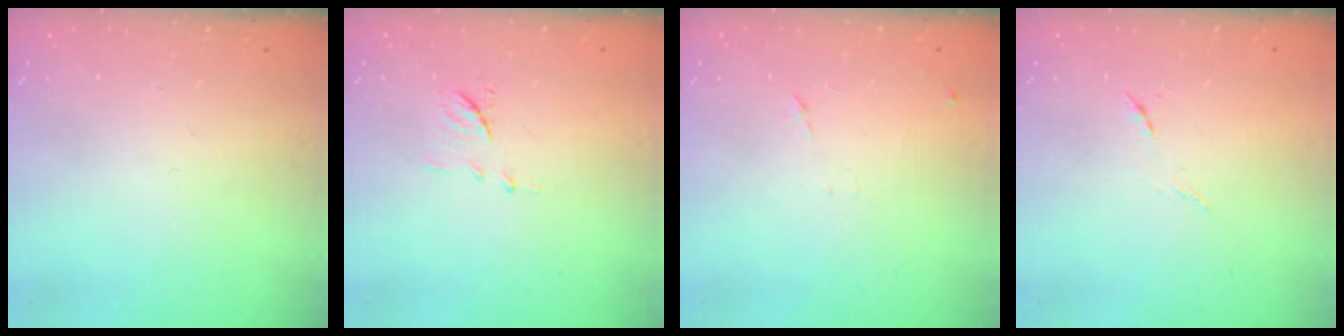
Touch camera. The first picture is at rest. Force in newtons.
{"total": 7.0, "press": 7.0, "slide": 0.6}
{"total": 6.6, "press": 6.6, "slide": 0.4}
{"total": 6.2, "press": 6.1, "slide": 0.9}